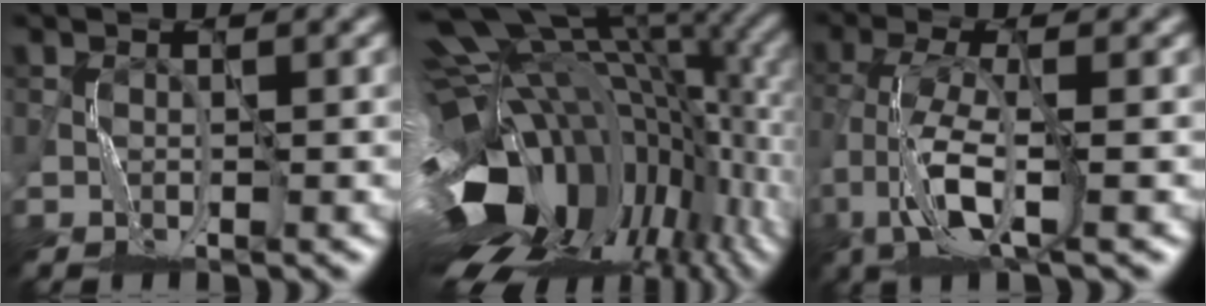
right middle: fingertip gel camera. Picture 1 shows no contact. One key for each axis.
{"total": 18.2, "fx": -2.8, "fy": 11.2, "fz": 14.0, "tx": -0.264, "ty": -0.051, "tz": -0.010}
{"total": 6.1, "fx": -2.0, "fy": 2.0, "fz": 5.4, "tx": -0.125, "ty": 0.004, "tz": -0.044}